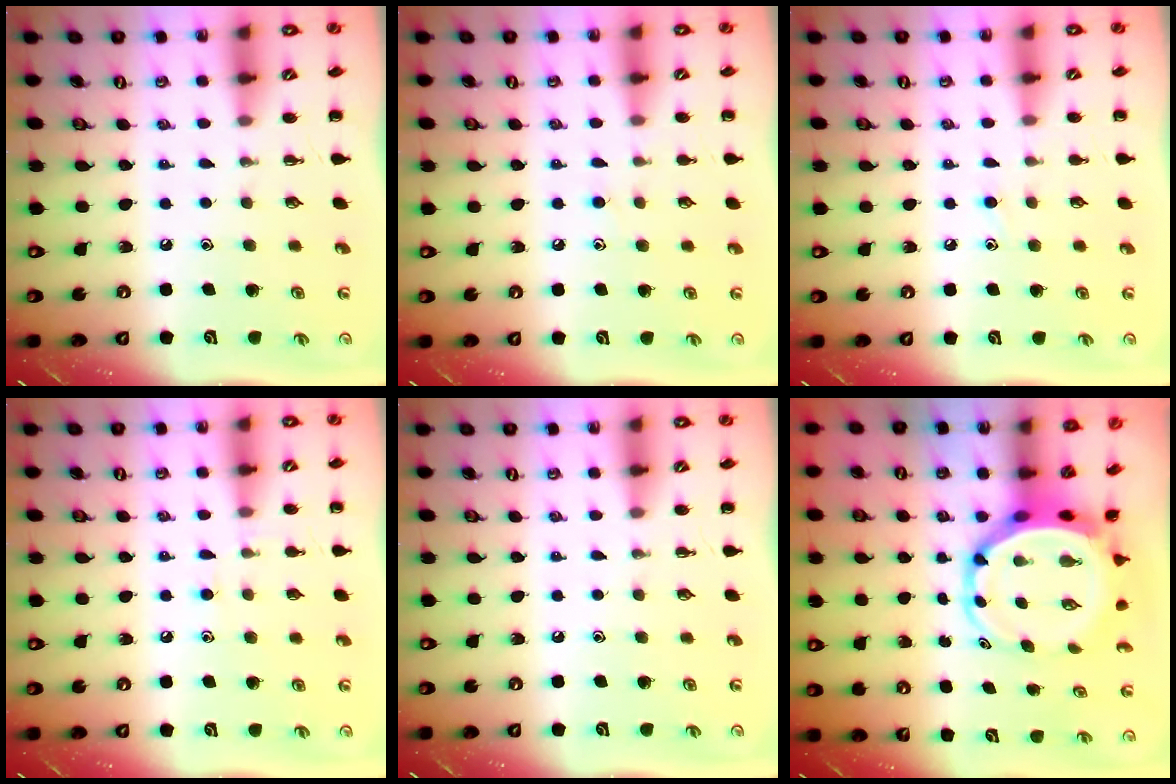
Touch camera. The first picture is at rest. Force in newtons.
{"total": 6.8, "press": 6.5, "slide": 1.8}
{"total": 7.4, "press": 6.9, "slide": 2.6}
{"total": 6.3, "press": 6.0, "slide": 2.0}
{"total": 0.0}
{"total": 7.2, "press": 6.9, "slide": 2.2}